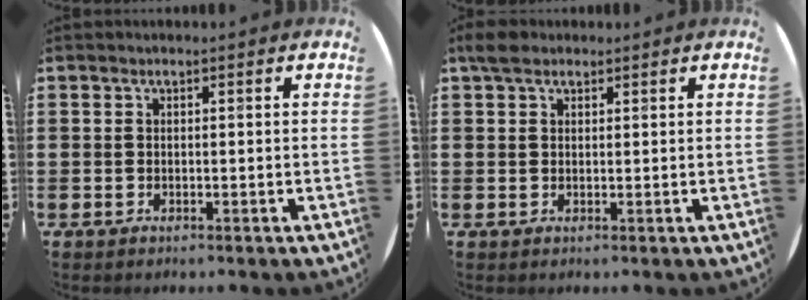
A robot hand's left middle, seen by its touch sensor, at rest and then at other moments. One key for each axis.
{"total": 2.2, "fx": 1.7, "fy": 1.1, "fz": 0.9, "tx": -0.004, "ty": 0.002, "tz": 0.028}